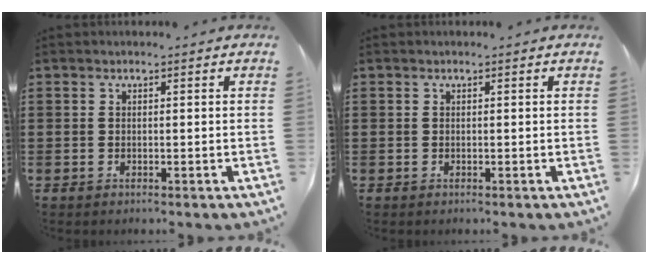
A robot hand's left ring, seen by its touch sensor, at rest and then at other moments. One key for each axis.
{"total": 0.0}